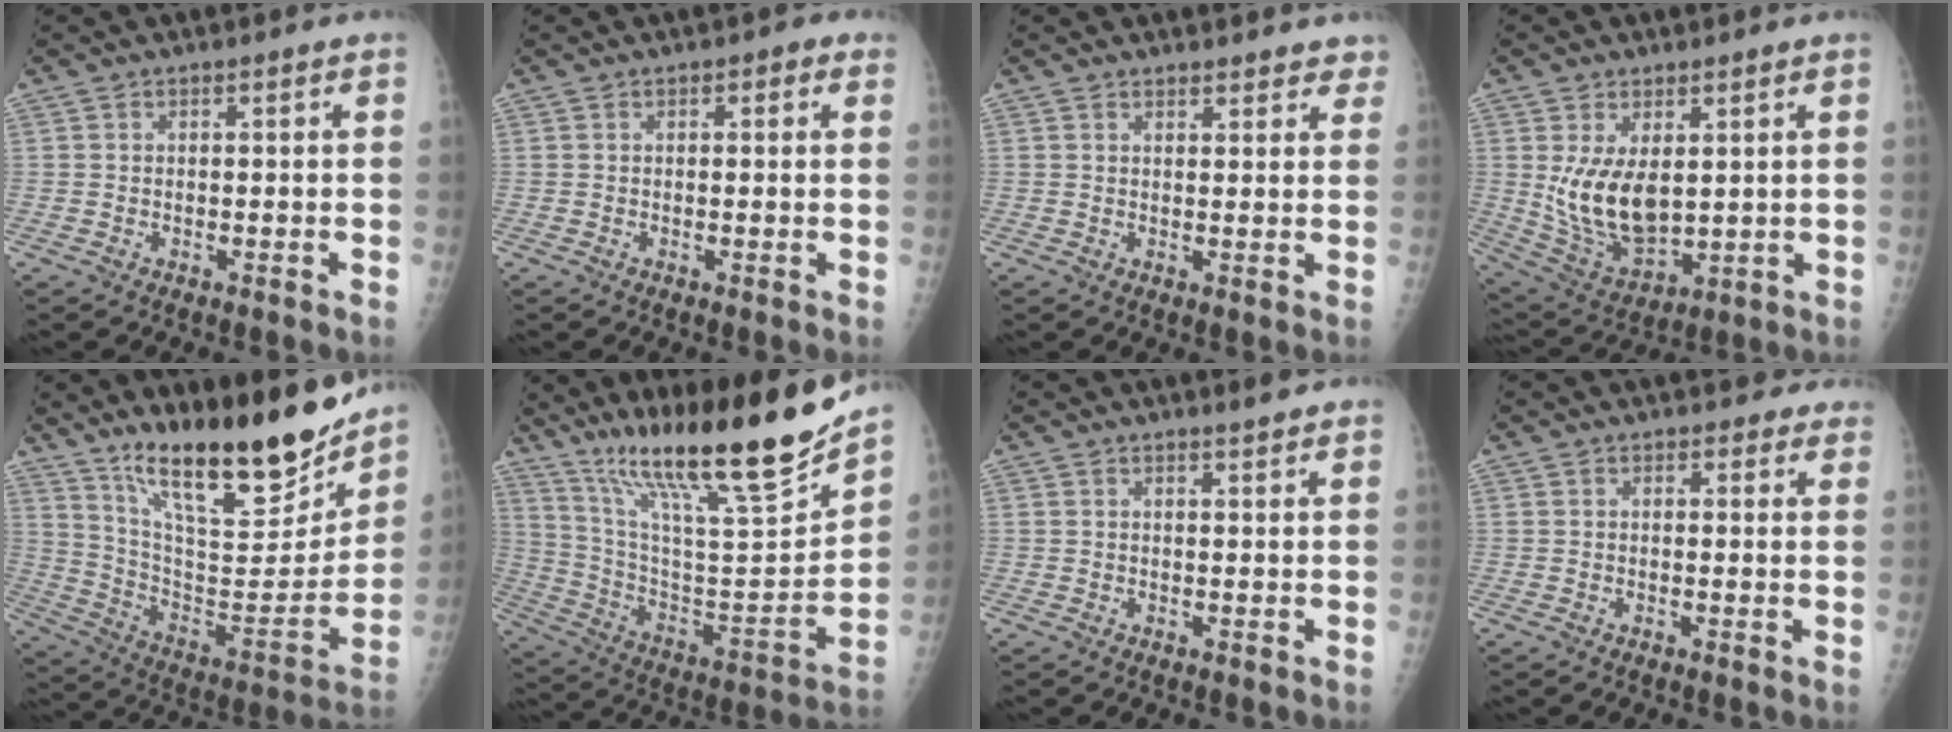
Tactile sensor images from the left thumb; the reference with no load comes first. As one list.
[{"total": 2.1, "force": [1.1, 1.0, 1.5], "torque": [-0.008, 0.000, 0.009]}, {"total": 5.7, "force": [5.1, 2.0, 1.5], "torque": [0.020, -0.020, 0.053]}, {"total": 11.7, "force": [2.3, 6.6, 9.4], "torque": [-0.155, -0.027, 0.066]}, {"total": 24.3, "force": [18.2, 6.2, 14.8], "torque": [-0.196, -0.099, 0.306]}, {"total": 26.7, "force": [20.1, 3.0, 17.2], "torque": [-0.262, -0.089, 0.345]}, {"total": 2.1, "force": [1.8, 0.2, 1.0], "torque": [-0.012, -0.012, 0.026]}, {"total": 3.6, "force": [3.2, 1.5, 0.6], "torque": [0.025, -0.014, 0.026]}]